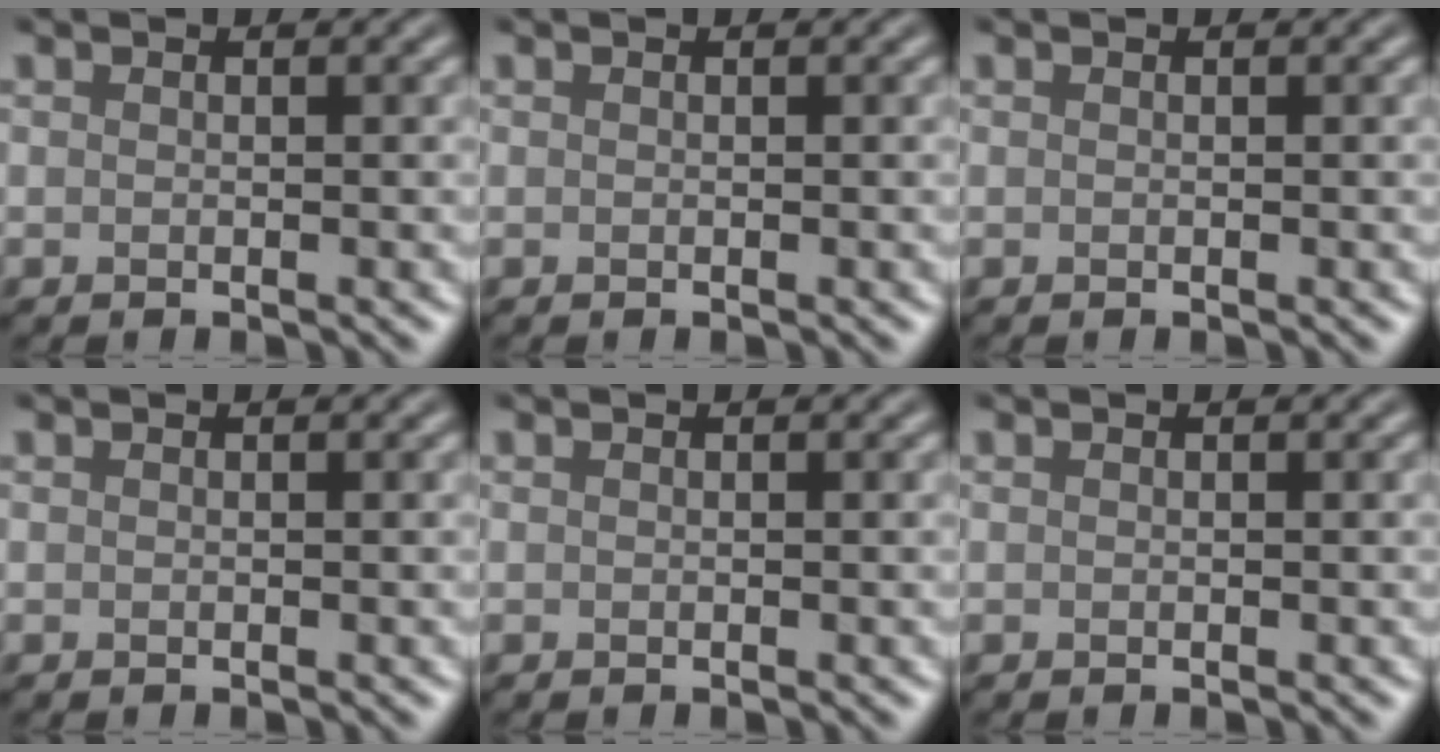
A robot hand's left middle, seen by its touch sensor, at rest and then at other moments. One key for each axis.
{"total": 0.0}
{"total": 0.0}
{"total": 0.0}
{"total": 0.0}
{"total": 0.0}